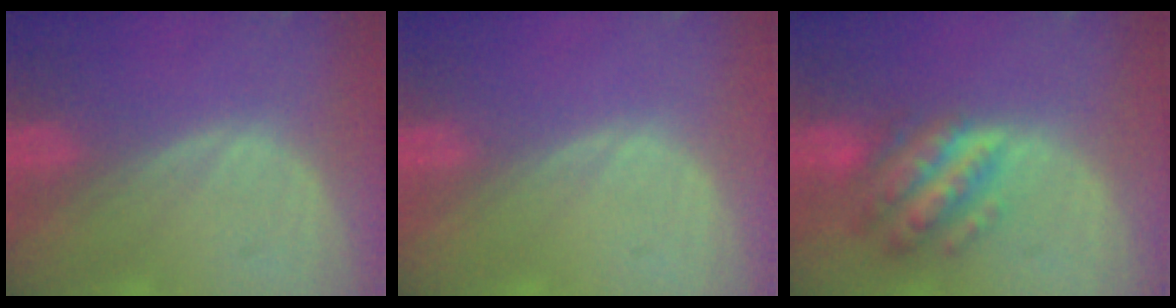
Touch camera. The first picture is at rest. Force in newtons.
{"total": 0.0}
{"total": 7.7, "press": 7.7, "slide": 0.5}